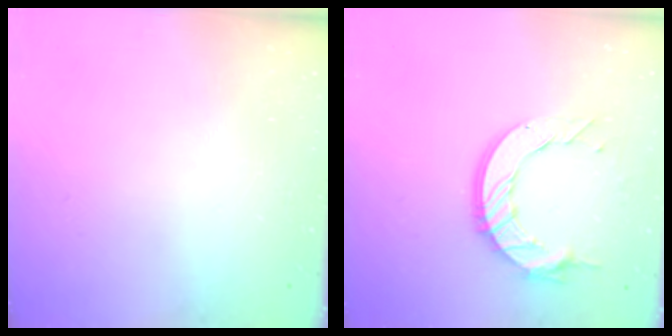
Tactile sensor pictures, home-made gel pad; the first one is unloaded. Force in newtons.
{"total": 12.5, "press": 12.4, "slide": 0.9}